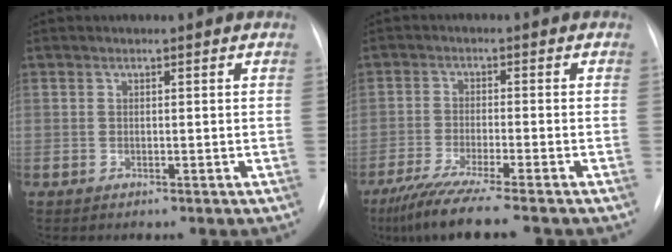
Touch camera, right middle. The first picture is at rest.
{"total": 9.6, "force": [-7.6, -0.8, 5.8], "torque": [-0.095, -0.032, -0.126]}